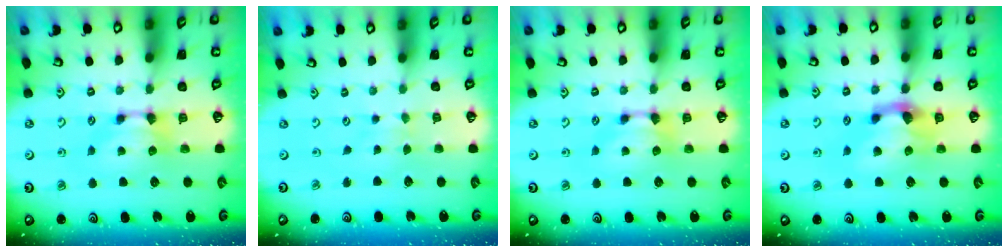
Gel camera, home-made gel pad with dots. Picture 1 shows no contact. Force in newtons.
{"total": 2.4, "press": 2.4, "slide": 0.1}
{"total": 0.0}
{"total": 2.6, "press": 1.9, "slide": 1.7}